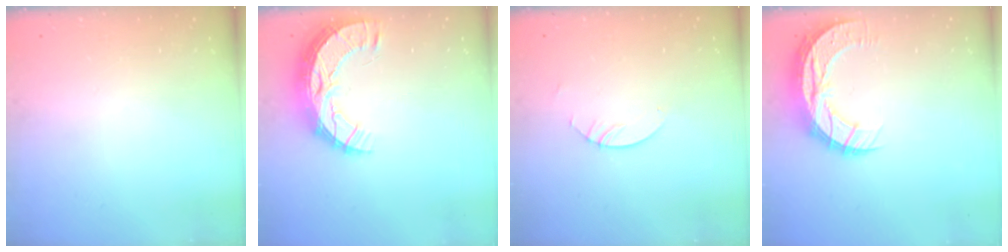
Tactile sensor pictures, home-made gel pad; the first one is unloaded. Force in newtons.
{"total": 13.0, "press": 13.0, "slide": 0.9}
{"total": 2.4, "press": 2.4, "slide": 0.2}
{"total": 11.0, "press": 11.0, "slide": 0.8}